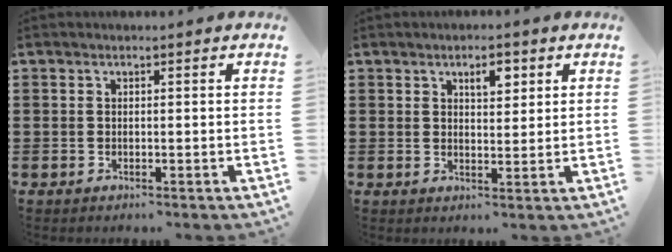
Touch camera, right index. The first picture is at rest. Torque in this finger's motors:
{"motor_torque": [0.06, -0.05, 0.04, 0.02]}